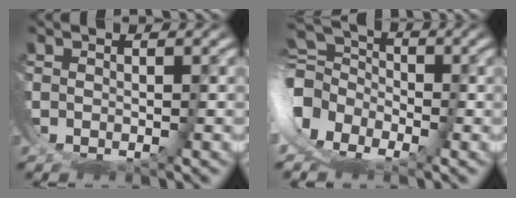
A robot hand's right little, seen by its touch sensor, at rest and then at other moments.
{"total": 9.8, "force": [-1.3, 8.3, 5.0], "torque": [-0.110, -0.018, -0.032]}